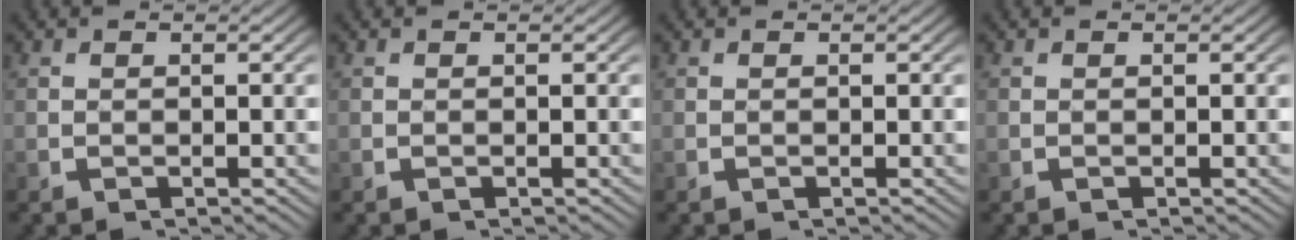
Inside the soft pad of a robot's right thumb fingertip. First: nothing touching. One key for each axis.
{"total": 0.0}
{"total": 0.0}
{"total": 0.0}